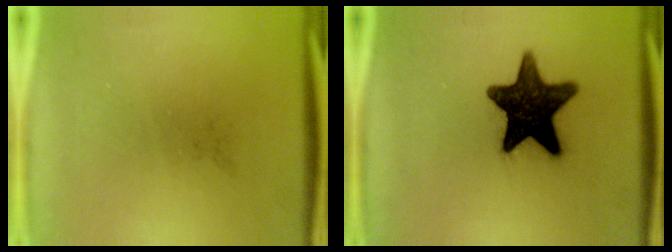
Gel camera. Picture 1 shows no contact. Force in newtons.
{"total": 14.4}